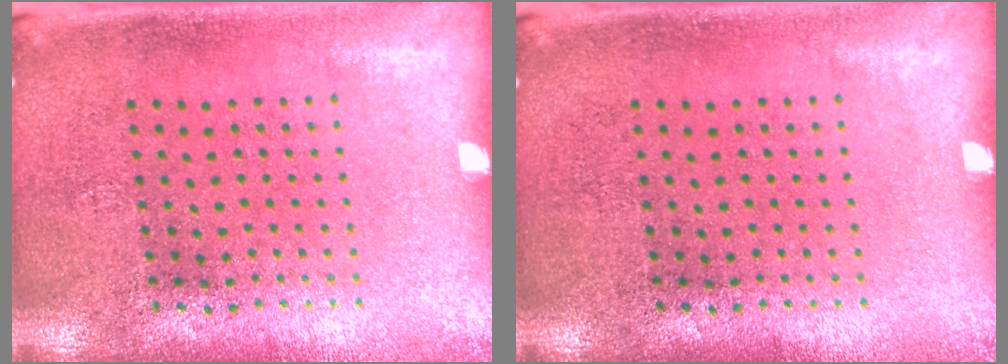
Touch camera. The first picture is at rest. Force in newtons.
{"total": 0.0}